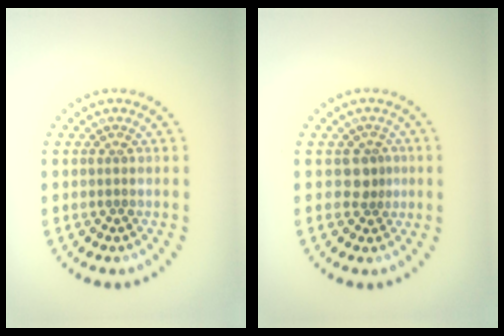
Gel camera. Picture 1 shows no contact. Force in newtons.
{"total": 1.9, "press": 1.5, "slide": 1.1}